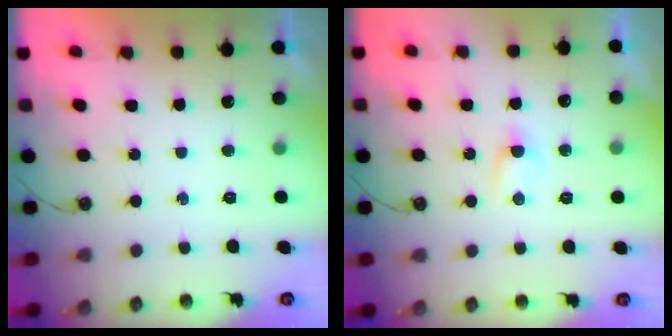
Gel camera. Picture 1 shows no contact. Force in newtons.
{"total": 2.5, "press": 2.5, "slide": 0.4}